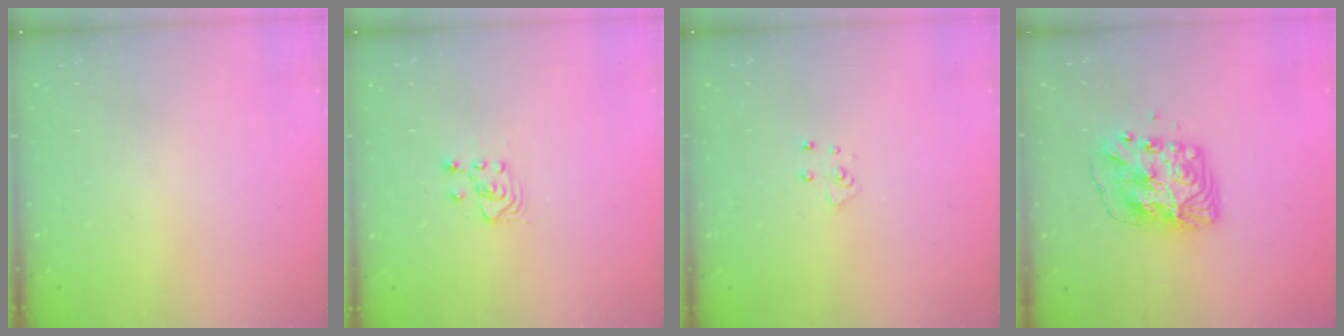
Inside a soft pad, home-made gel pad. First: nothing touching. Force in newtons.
{"total": 3.3, "press": 2.9, "slide": 1.5}
{"total": 4.0, "press": 4.0, "slide": 0.3}
{"total": 11.3, "press": 11.3, "slide": 1.1}